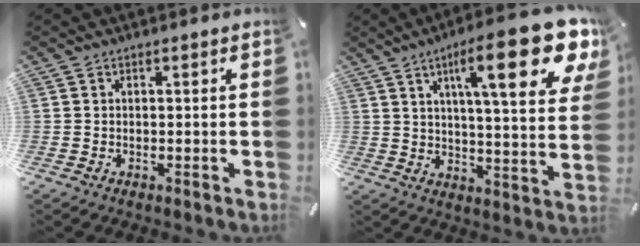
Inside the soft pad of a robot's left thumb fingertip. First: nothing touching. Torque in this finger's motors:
{"motor_torque": [3.22, 1.79, 2.11, -0.66, 0.53]}